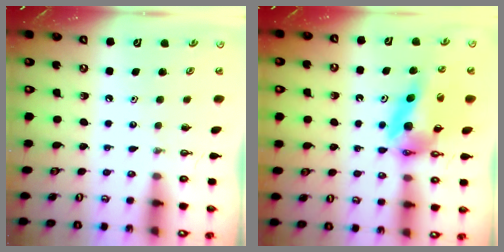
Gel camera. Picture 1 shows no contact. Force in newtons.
{"total": 14.2, "press": 14.1, "slide": 1.5}